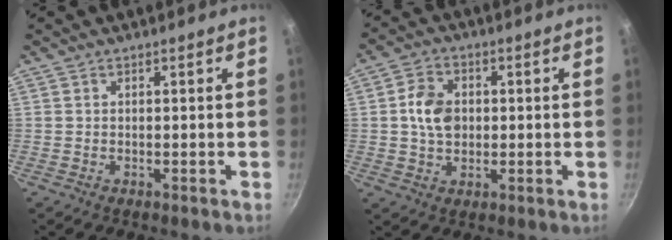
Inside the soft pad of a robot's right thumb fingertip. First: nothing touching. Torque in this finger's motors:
{"motor_torque": [-0.82, 0.33, 0.41, 0.51, 0.04]}